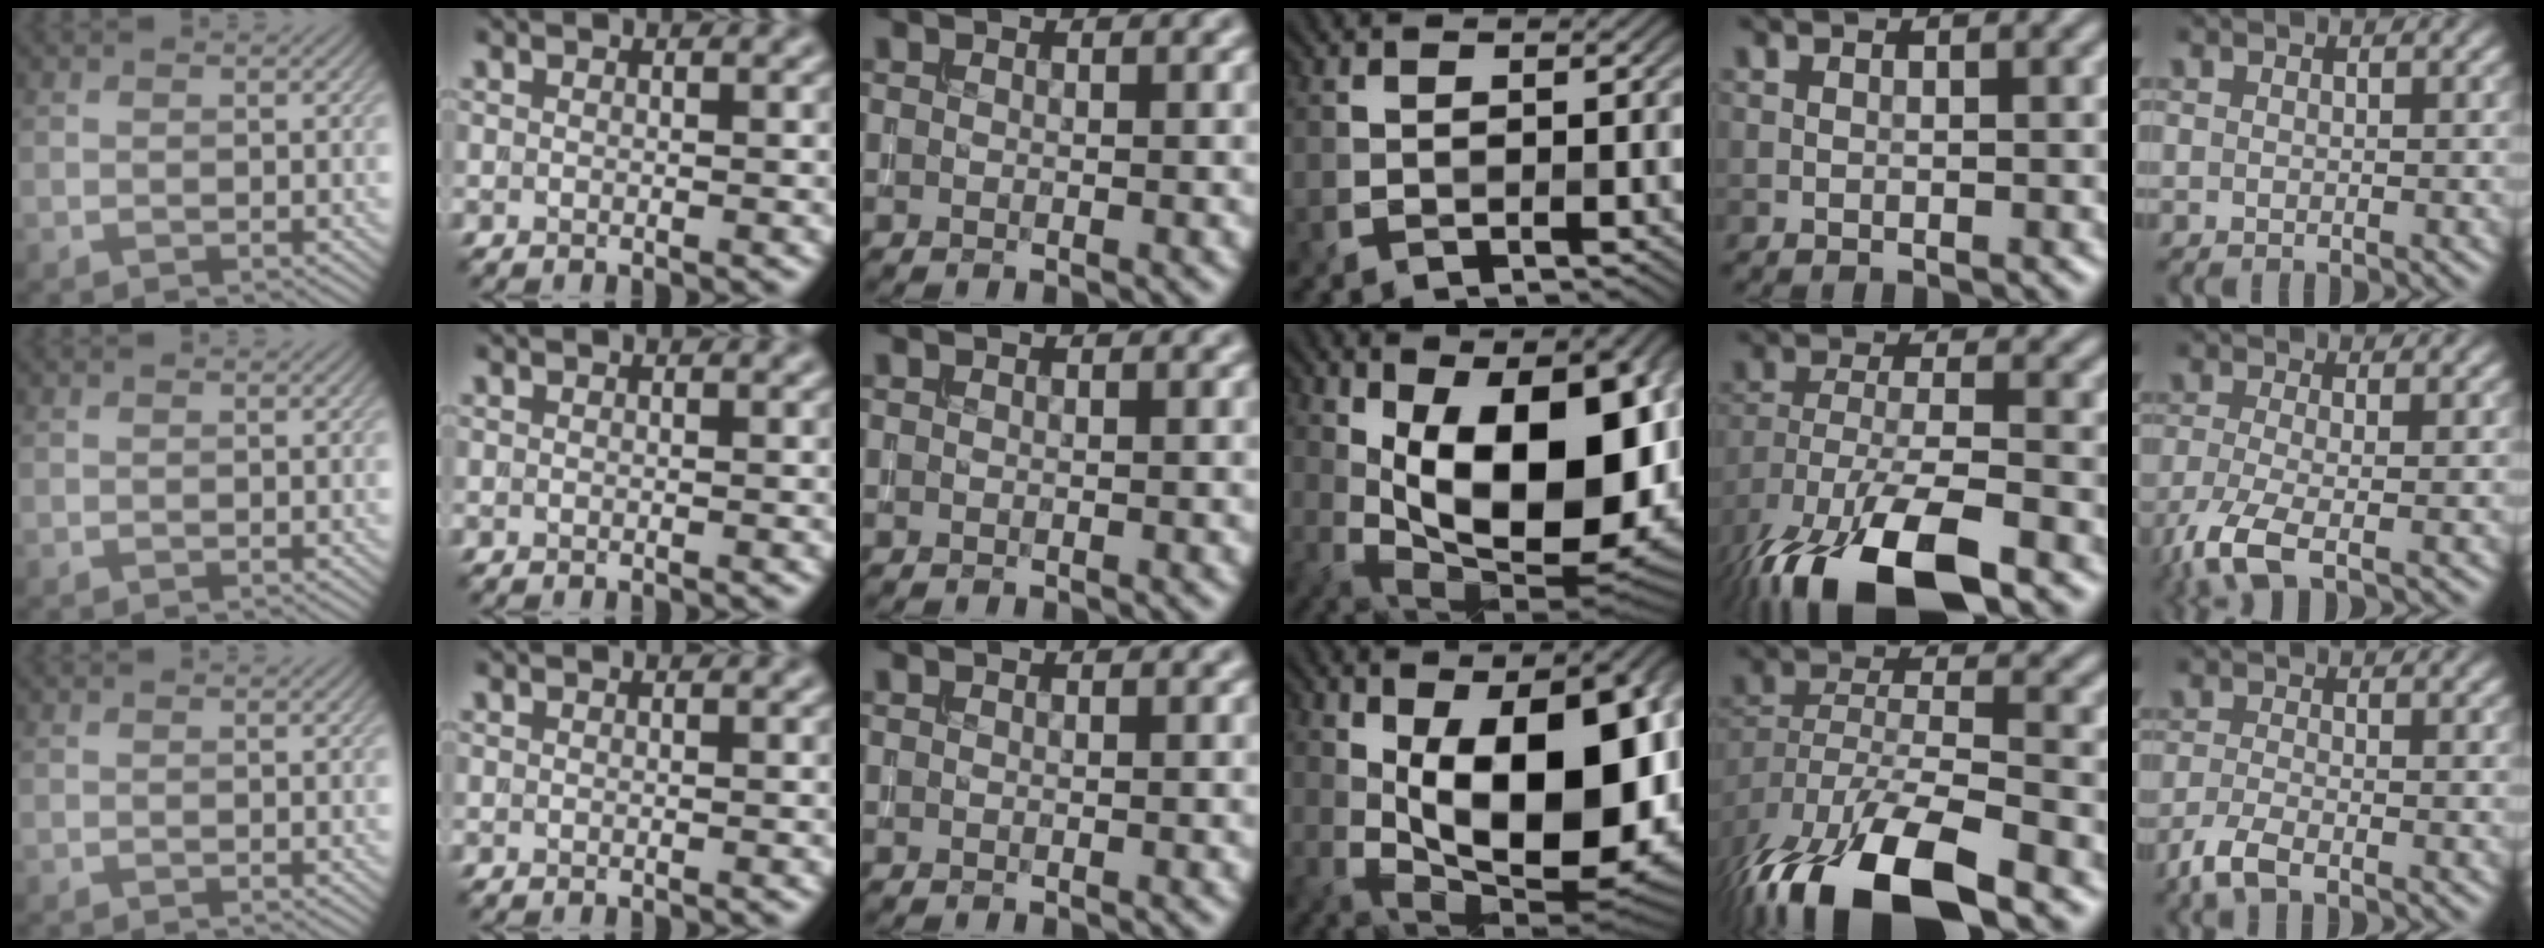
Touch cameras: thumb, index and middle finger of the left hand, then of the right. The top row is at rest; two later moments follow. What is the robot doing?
{"motion": "insert", "object": "drawer"}